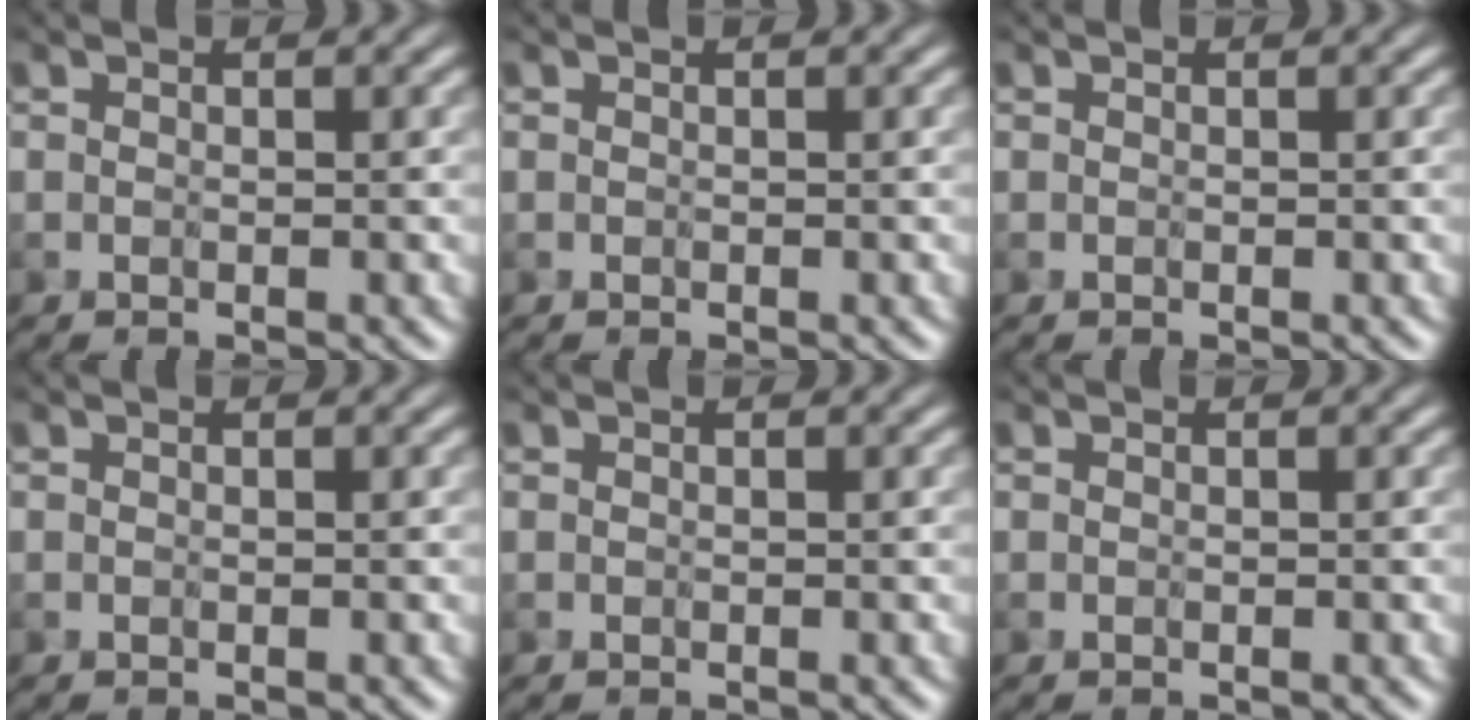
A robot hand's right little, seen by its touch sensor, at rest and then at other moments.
{"total": 0.0}
{"total": 0.0}
{"total": 0.0}
{"total": 0.0}
{"total": 0.0}